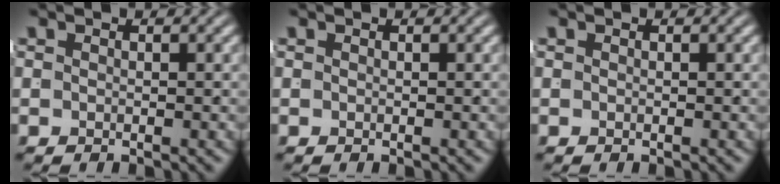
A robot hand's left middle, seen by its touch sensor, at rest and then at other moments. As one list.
[{"total": 0.0}, {"total": 0.0}]